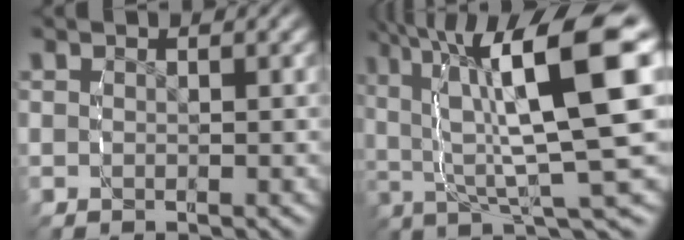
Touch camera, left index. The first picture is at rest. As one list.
[{"total": 12.1, "force": [2.7, 3.8, 11.2], "torque": [-0.168, 0.020, 0.046]}]